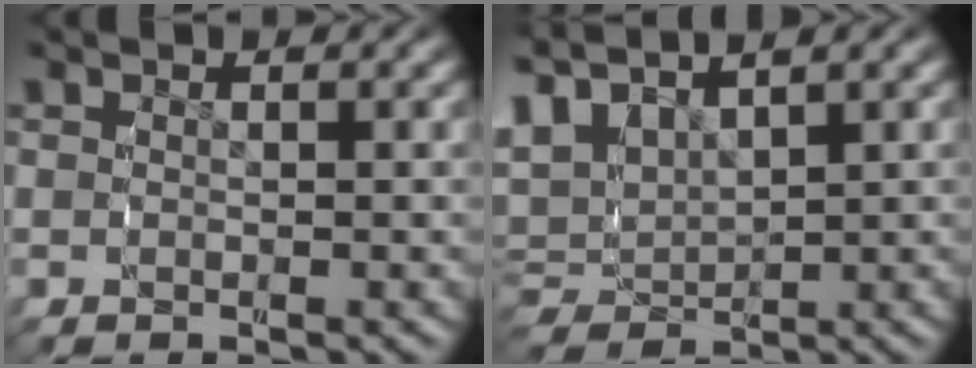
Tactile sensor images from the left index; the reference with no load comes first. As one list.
[{"total": 6.5, "force": [2.2, 5.2, 3.1], "torque": [-0.102, -0.006, 0.035]}]